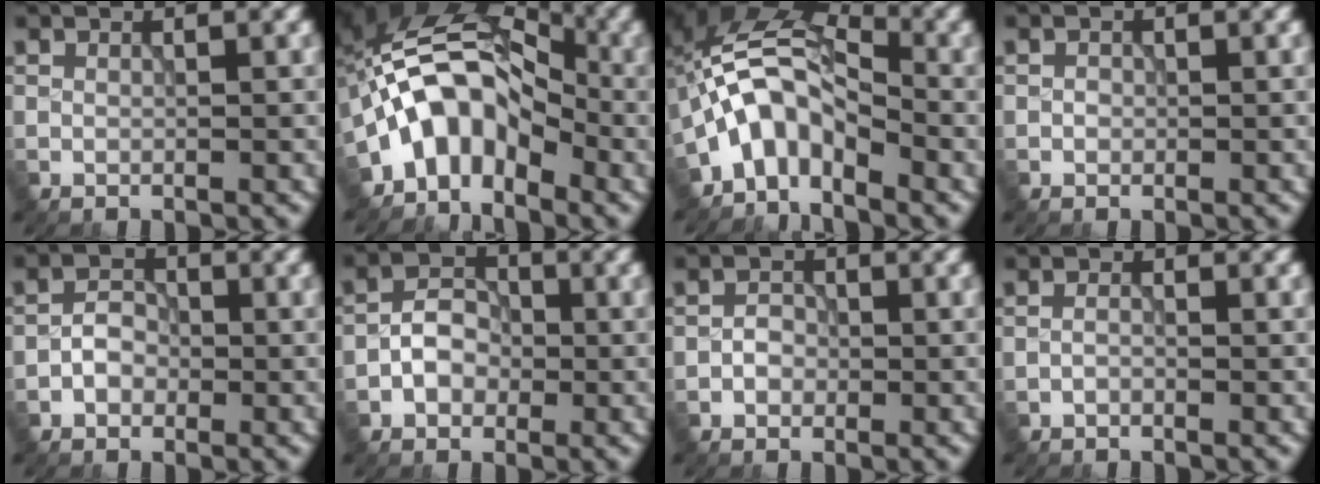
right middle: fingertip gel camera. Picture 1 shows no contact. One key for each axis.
{"total": 8.0, "fx": -3.7, "fy": 5.0, "fz": 5.0, "tx": -0.076, "ty": 0.020, "tz": -0.080}
{"total": 6.2, "fx": -3.4, "fy": 3.4, "fz": 3.9, "tx": -0.066, "ty": 0.015, "tz": -0.076}
{"total": 0.5, "fx": -0.1, "fy": 0.5, "fz": 0.2, "tx": 0.000, "ty": -0.002, "tz": -0.004}
{"total": 2.1, "fx": -0.9, "fy": 1.6, "fz": 1.1, "tx": -0.017, "ty": 0.007, "tz": -0.020}
{"total": 3.1, "fx": -1.0, "fy": 2.3, "fz": 1.8, "tx": -0.028, "ty": 0.008, "tz": -0.022}
{"total": 1.4, "fx": -0.5, "fy": 1.2, "fz": 0.7, "tx": -0.008, "ty": 0.002, "tz": -0.013}
{"total": 0.7, "fx": -0.5, "fy": 0.2, "fz": 0.4, "tx": -0.009, "ty": 0.001, "tz": -0.012}